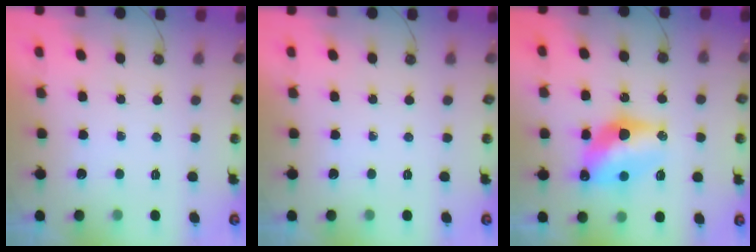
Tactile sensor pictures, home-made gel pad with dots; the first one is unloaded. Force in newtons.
{"total": 0.0}
{"total": 12.5, "press": 12.5, "slide": 1.2}